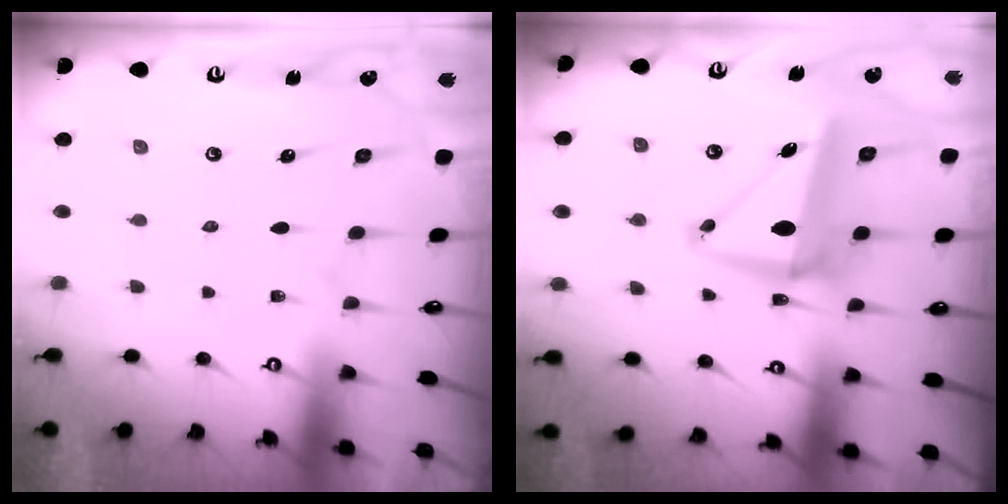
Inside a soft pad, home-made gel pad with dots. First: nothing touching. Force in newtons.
{"total": 9.8, "press": 9.6, "slide": 1.7}